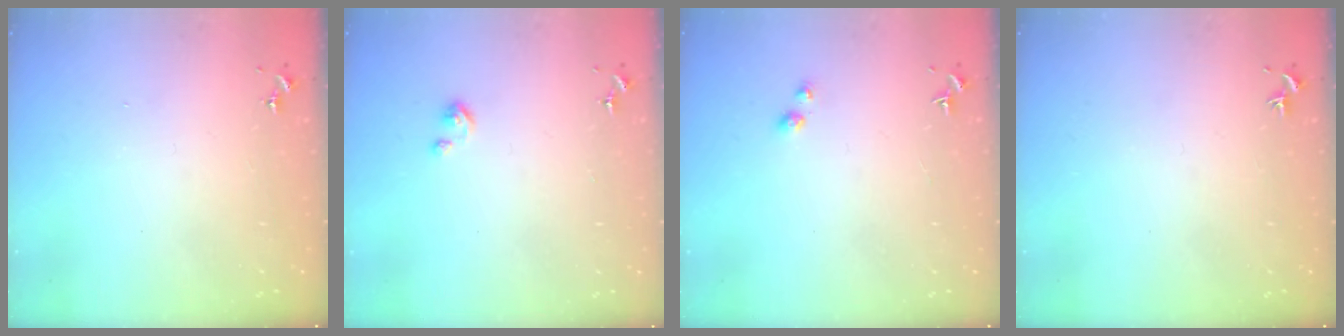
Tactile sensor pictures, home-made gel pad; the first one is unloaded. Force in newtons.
{"total": 3.1, "press": 3.1, "slide": 0.2}
{"total": 2.8, "press": 2.8, "slide": 0.3}
{"total": 0.0}